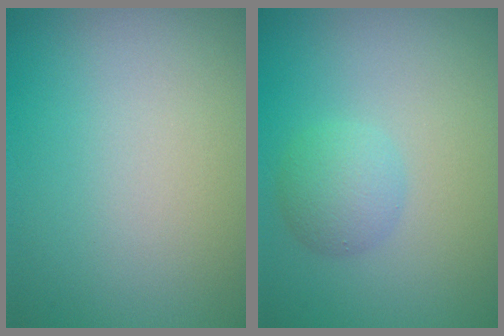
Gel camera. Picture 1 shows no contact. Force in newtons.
{"total": 2.4, "press": 2.4, "slide": 0.1}